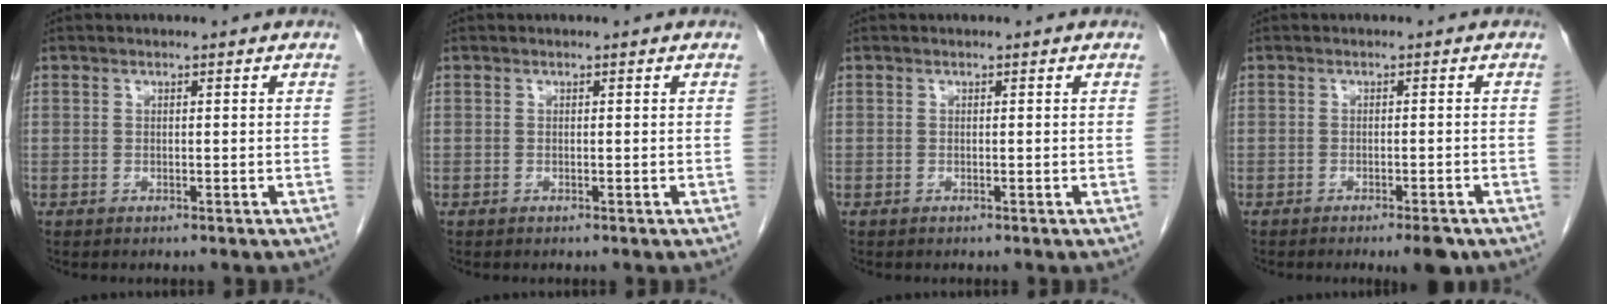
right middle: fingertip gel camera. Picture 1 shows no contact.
{"total": 0.0}
{"total": 0.0}
{"total": 3.3, "force": [-2.3, 0.6, 2.2], "torque": [-0.025, -0.003, -0.029]}